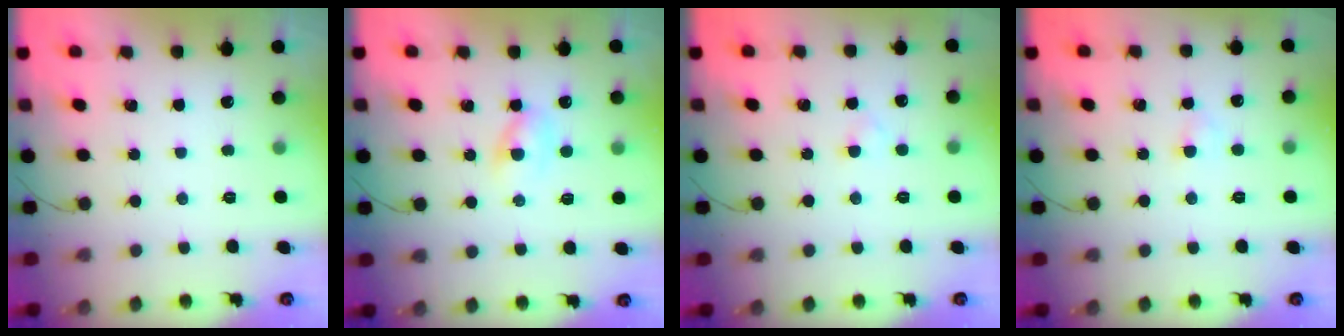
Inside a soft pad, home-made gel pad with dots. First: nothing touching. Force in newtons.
{"total": 2.6, "press": 2.4, "slide": 1.0}
{"total": 1.5, "press": 1.3, "slide": 0.8}
{"total": 2.4, "press": 2.2, "slide": 1.0}